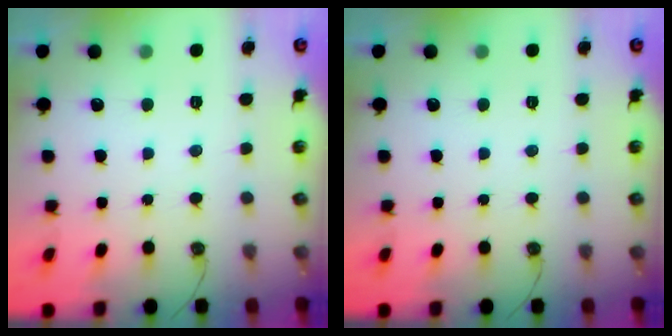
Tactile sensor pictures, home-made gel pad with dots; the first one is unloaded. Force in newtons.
{"total": 0.0}